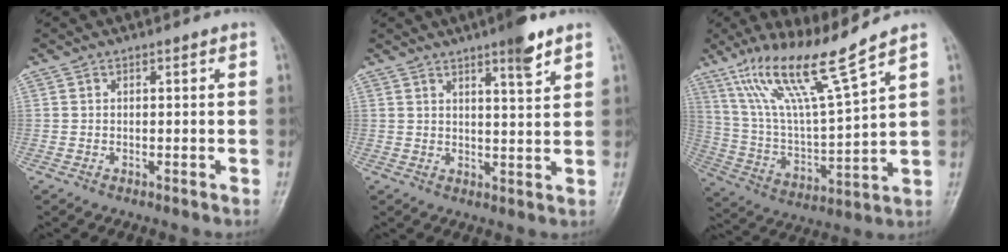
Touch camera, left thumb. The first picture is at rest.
{"total": 6.0, "force": [4.0, 0.7, 4.4], "torque": [-0.059, -0.024, 0.057]}
{"total": 16.4, "force": [11.3, 1.1, 11.8], "torque": [-0.212, -0.056, 0.222]}